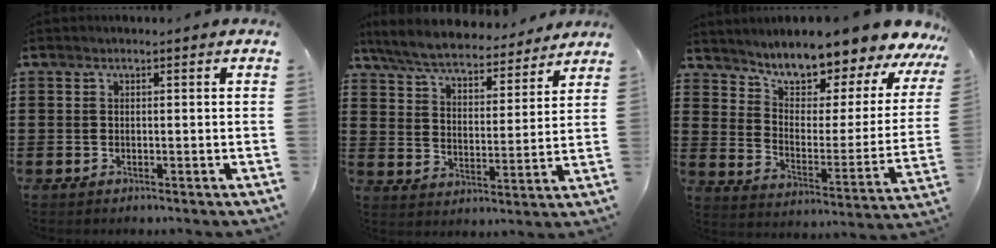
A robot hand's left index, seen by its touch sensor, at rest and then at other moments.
{"total": 6.5, "force": [6.2, 0.7, 1.9], "torque": [-0.067, -0.038, 0.107]}
{"total": 8.4, "force": [8.0, 1.2, 2.1], "torque": [-0.066, -0.073, 0.136]}